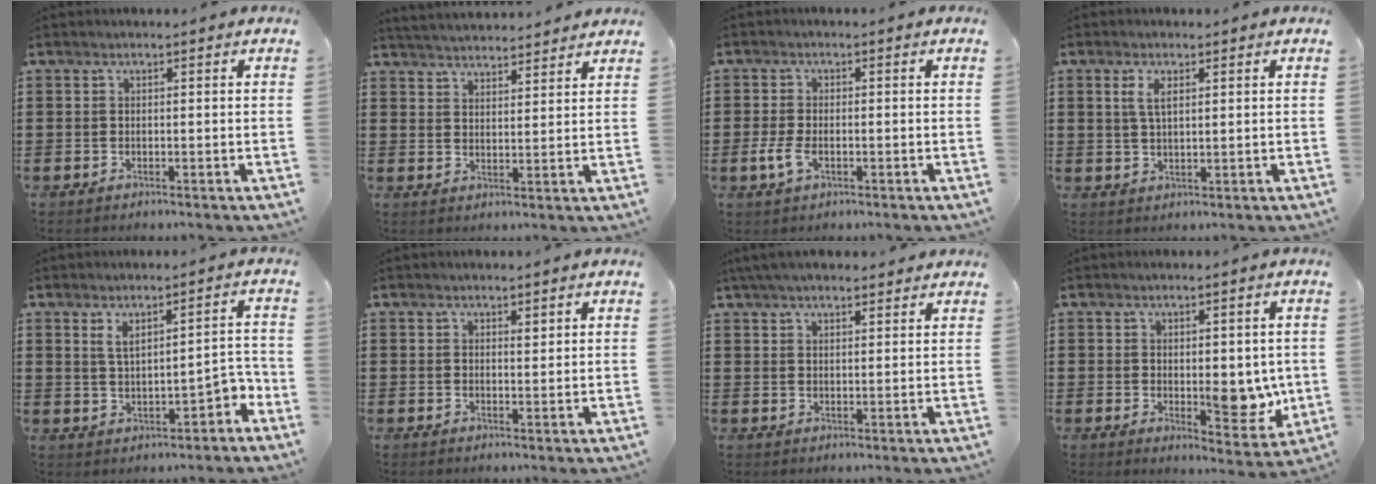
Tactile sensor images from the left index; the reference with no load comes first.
{"total": 3.8, "force": [3.8, 0.0, 0.1], "torque": [-0.015, -0.017, 0.068]}
{"total": 3.5, "force": [-1.2, 1.7, 2.8], "torque": [-0.071, -0.004, -0.026]}
{"total": 3.4, "force": [1.3, 1.3, 2.8], "torque": [-0.061, 0.007, 0.022]}
{"total": 4.2, "force": [-0.1, 1.7, 3.8], "torque": [-0.068, 0.004, -0.009]}
{"total": 1.3, "force": [1.1, 0.4, 0.6], "torque": [-0.004, -0.001, 0.019]}
{"total": 3.9, "force": [3.5, 0.7, 1.6], "torque": [-0.039, 0.001, 0.065]}
{"total": 6.5, "force": [-0.2, 3.5, 5.5], "torque": [-0.066, -0.002, -0.003]}